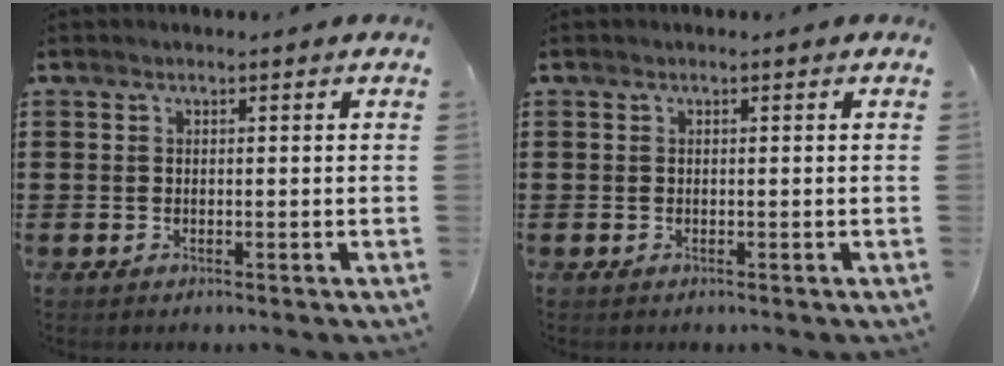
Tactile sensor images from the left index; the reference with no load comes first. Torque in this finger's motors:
{"motor_torque": [0.00, 0.00, 0.00, 0.00]}